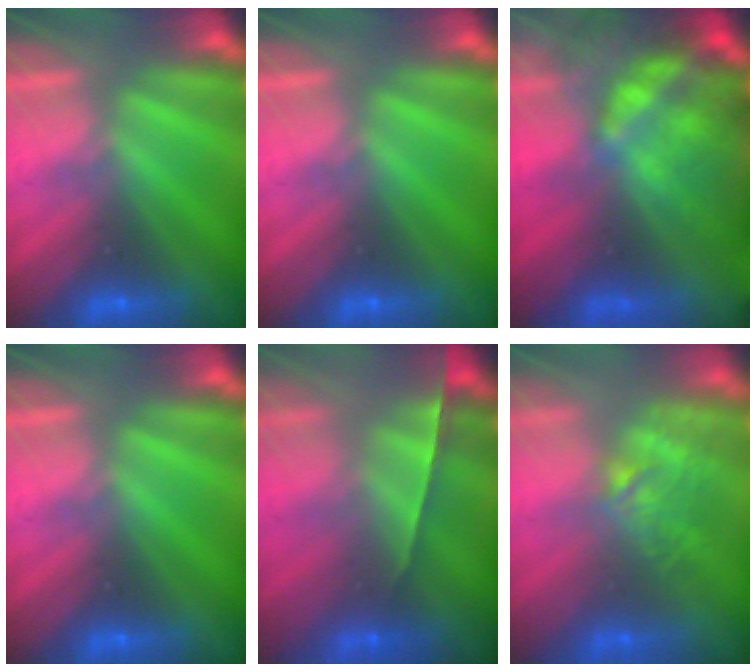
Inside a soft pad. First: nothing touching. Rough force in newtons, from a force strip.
{"total": 0.0}
{"total": 9.8}
{"total": 0.0}
{"total": 1.4}
{"total": 2.7}